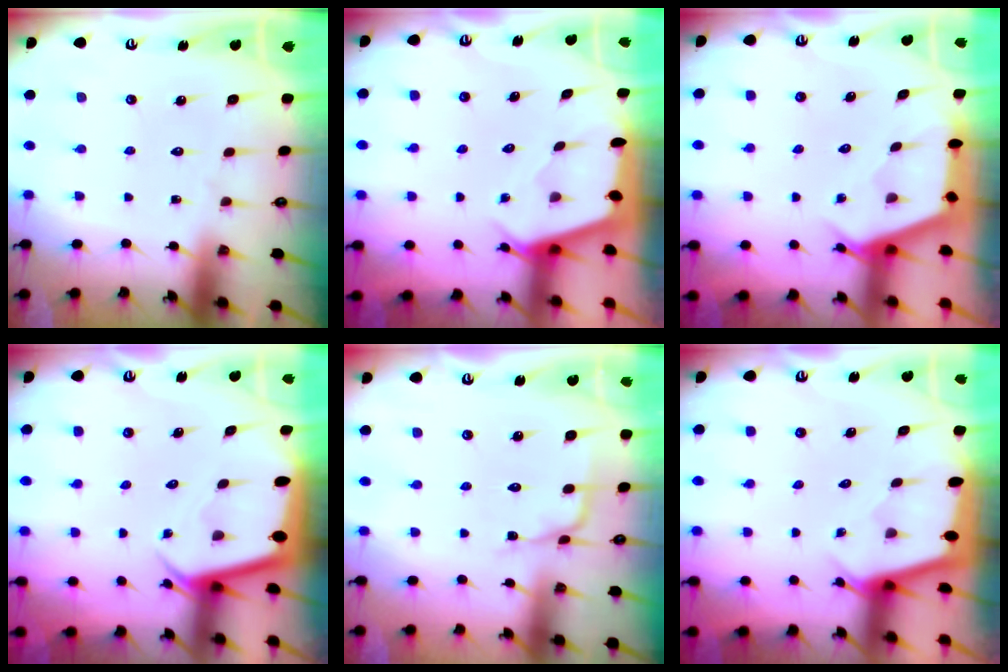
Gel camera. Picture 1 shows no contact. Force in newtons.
{"total": 2.5, "press": 2.5, "slide": 0.2}
{"total": 4.4, "press": 4.4, "slide": 0.4}
{"total": 2.8, "press": 2.8, "slide": 0.1}
{"total": 2.8, "press": 2.8, "slide": 0.4}
{"total": 2.3, "press": 2.3, "slide": 0.1}